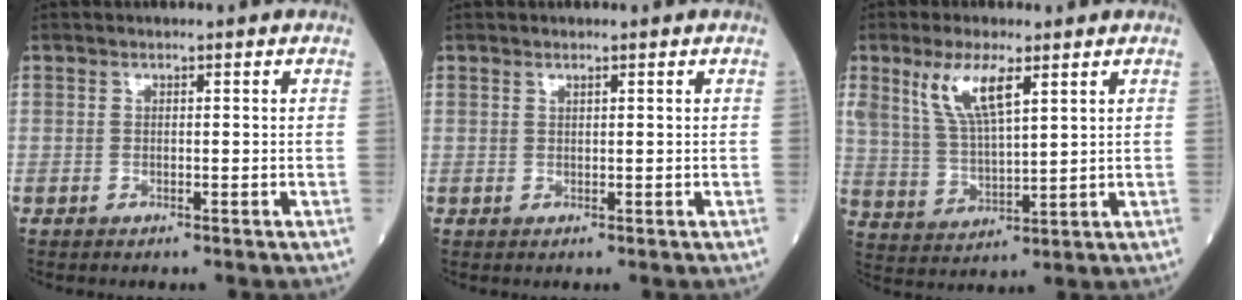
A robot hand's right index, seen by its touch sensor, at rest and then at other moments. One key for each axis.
{"total": 0.5, "fx": 0.4, "fy": 0.1, "fz": 0.3, "tx": -0.007, "ty": -0.003, "tz": 0.008}
{"total": 8.8, "fx": 4.6, "fy": 2.2, "fz": 7.2, "tx": -0.154, "ty": 0.005, "tz": 0.098}